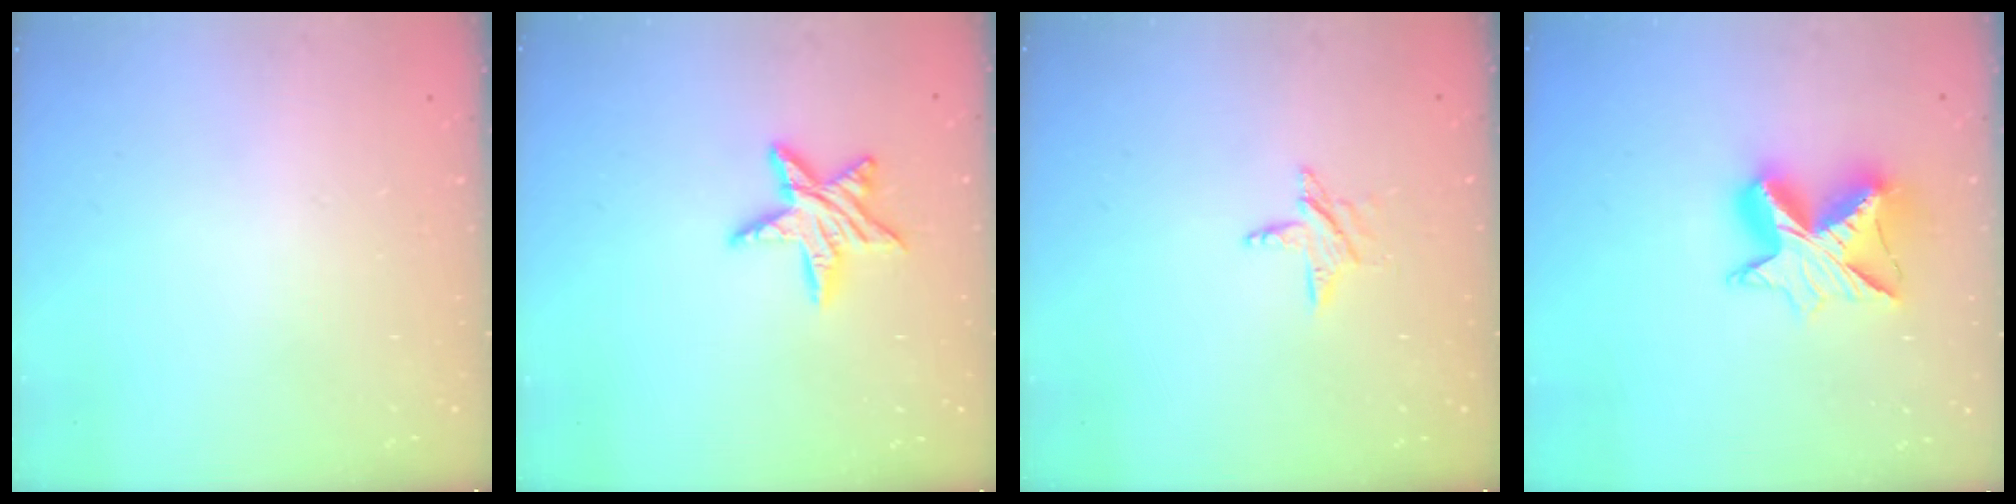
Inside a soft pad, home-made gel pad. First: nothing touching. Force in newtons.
{"total": 10.2, "press": 10.2, "slide": 0.5}
{"total": 4.5, "press": 4.5, "slide": 0.4}
{"total": 11.7, "press": 11.7, "slide": 0.8}